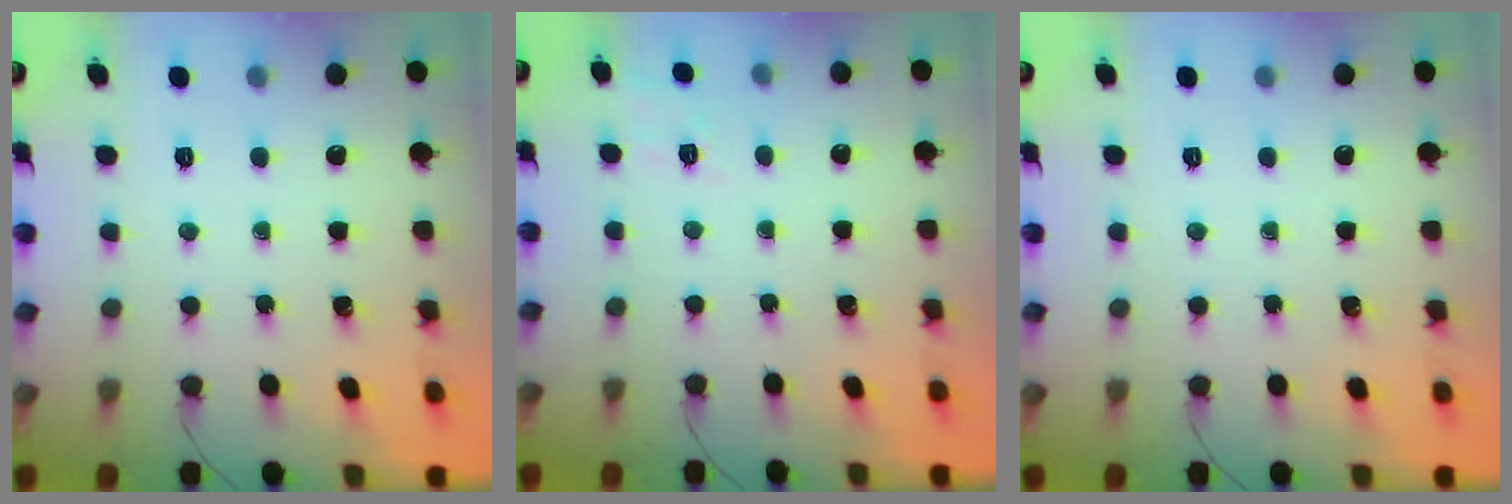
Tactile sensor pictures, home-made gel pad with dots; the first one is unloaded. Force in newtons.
{"total": 8.4, "press": 8.1, "slide": 2.3}
{"total": 0.0}